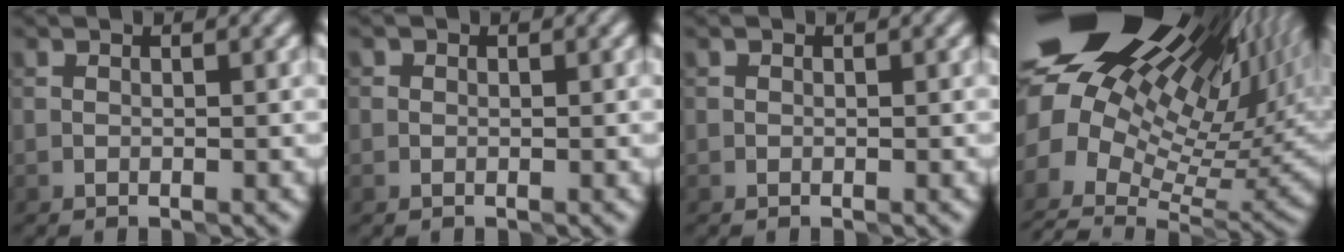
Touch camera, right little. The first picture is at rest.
{"total": 0.0}
{"total": 0.0}
{"total": 20.2, "force": [7.4, 11.5, 14.8], "torque": [-0.272, 0.022, 0.151]}